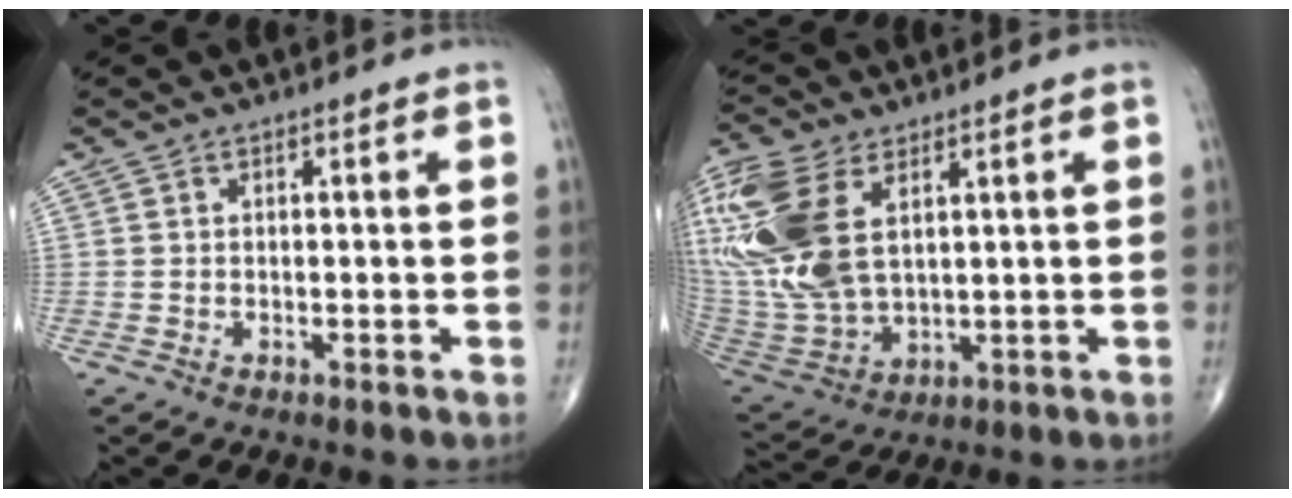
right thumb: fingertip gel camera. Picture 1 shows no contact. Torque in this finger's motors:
{"motor_torque": [0.57, 0.63, 1.83, 0.93, 0.26]}